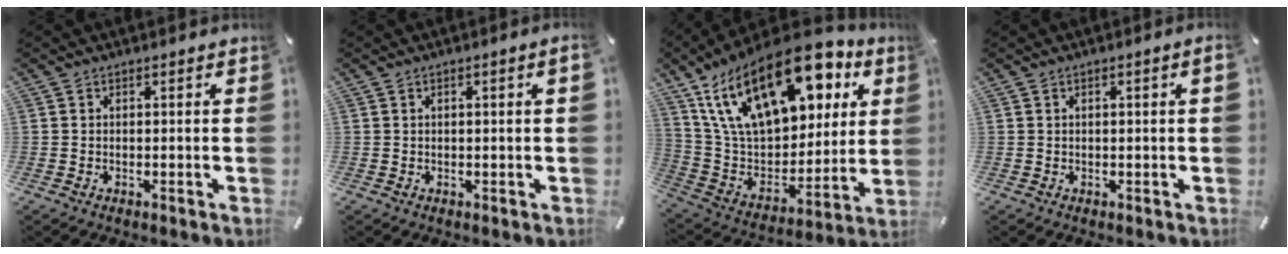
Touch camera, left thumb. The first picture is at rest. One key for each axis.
{"total": 1.6, "fx": 0.3, "fy": 0.1, "fz": 1.6, "tx": -0.028, "ty": -0.002, "tz": 0.004}
{"total": 26.6, "fx": 14.3, "fy": 14.4, "fz": 17.2, "tx": -0.326, "ty": -0.076, "tz": 0.253}
{"total": 1.6, "fx": 0.2, "fy": 0.0, "fz": 1.6, "tx": -0.028, "ty": -0.002, "tz": 0.004}